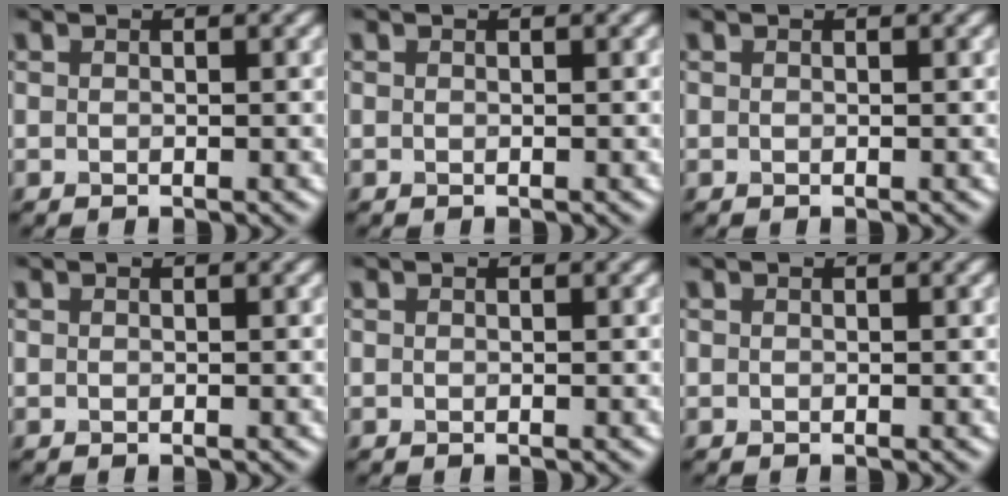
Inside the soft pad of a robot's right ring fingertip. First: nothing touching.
{"total": 0.0}
{"total": 0.0}
{"total": 0.0}
{"total": 0.0}
{"total": 0.0}